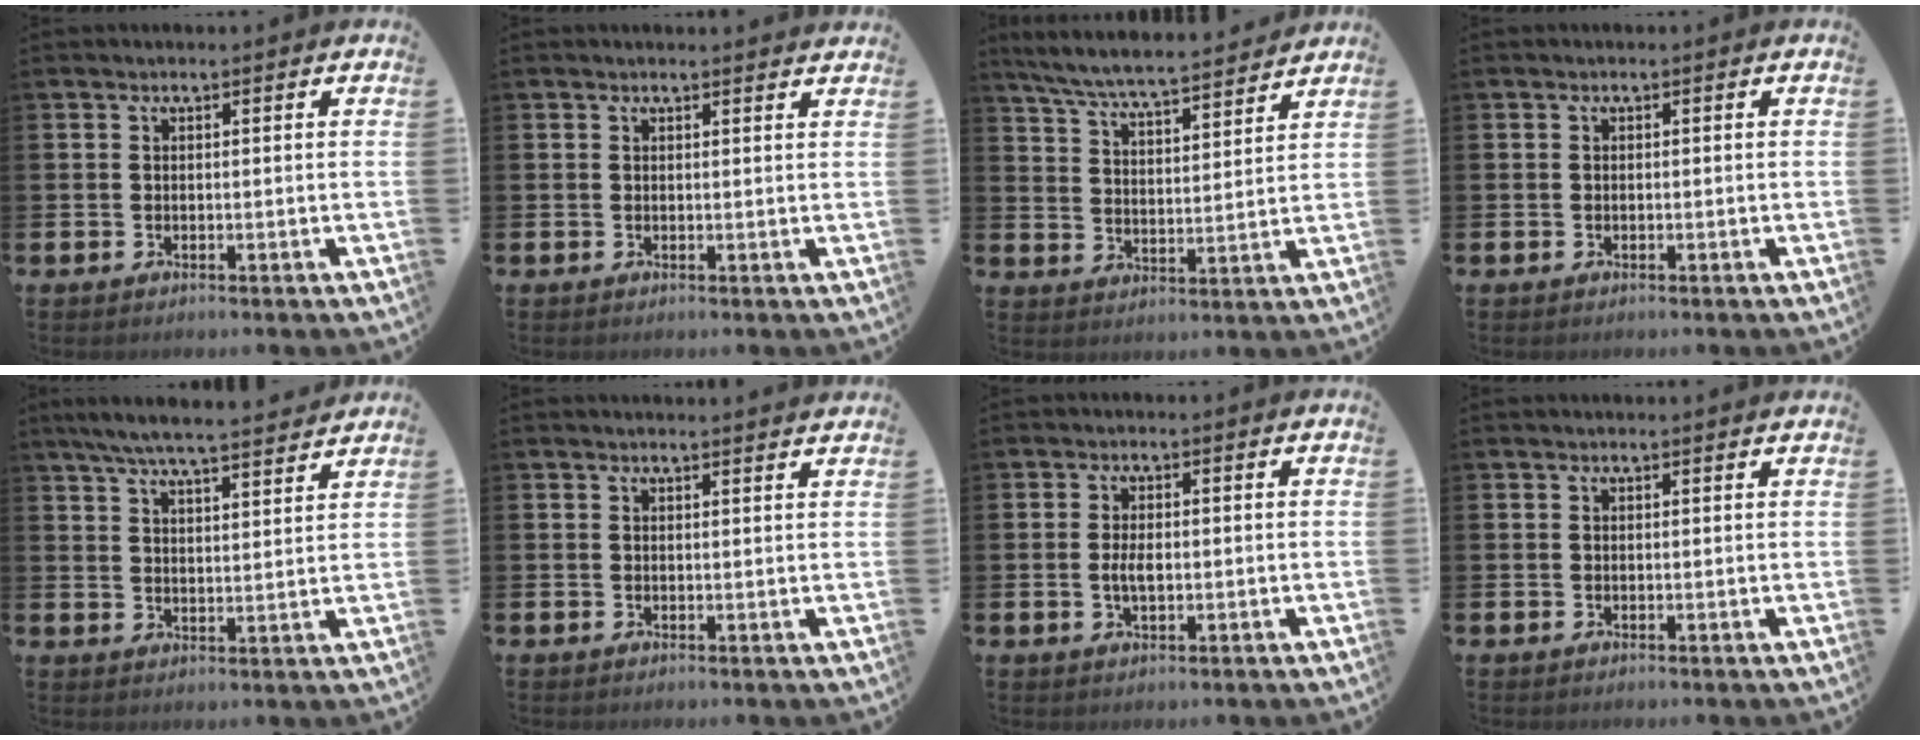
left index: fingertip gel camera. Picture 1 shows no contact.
{"total": 1.0, "force": [1.0, 0.0, 0.1], "torque": [0.009, -0.007, 0.016]}
{"total": 7.0, "force": [6.7, 0.3, 2.2], "torque": [-0.066, -0.047, 0.115]}
{"total": 0.0}
{"total": 6.8, "force": [6.4, 0.3, 2.2], "torque": [-0.055, -0.036, 0.112]}
{"total": 1.3, "force": [1.3, -0.1, 0.1], "torque": [0.012, -0.011, 0.020]}
{"total": 2.7, "force": [-0.1, 1.3, 2.3], "torque": [-0.033, -0.001, -0.006]}
{"total": 0.5, "force": [0.5, -0.1, 0.1], "torque": [0.004, -0.003, 0.008]}